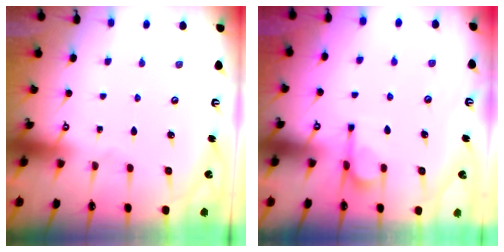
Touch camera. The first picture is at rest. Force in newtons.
{"total": 6.2, "press": 6.2, "slide": 0.7}